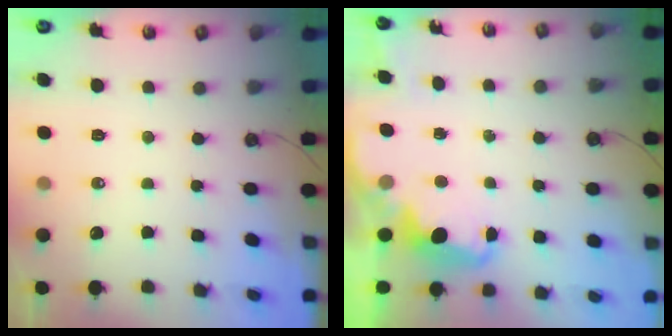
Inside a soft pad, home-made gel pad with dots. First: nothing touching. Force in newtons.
{"total": 2.1, "press": 2.0, "slide": 0.6}